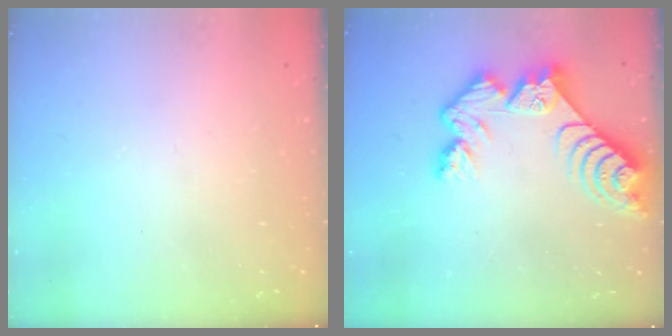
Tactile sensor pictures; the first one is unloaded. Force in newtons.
{"total": 11.8, "press": 11.8, "slide": 1.1}